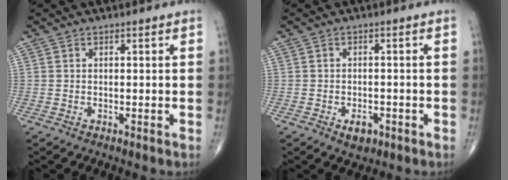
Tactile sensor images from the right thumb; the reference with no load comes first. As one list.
[{"total": 3.3, "force": [-1.6, 2.0, 2.0], "torque": [-0.018, 0.004, -0.020]}]